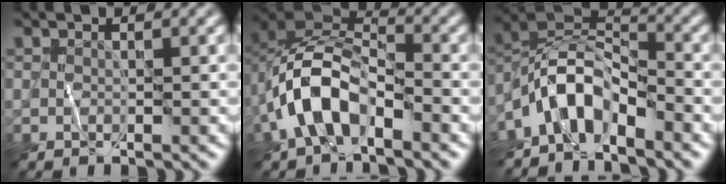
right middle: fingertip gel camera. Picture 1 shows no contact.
{"total": 7.3, "force": [-3.0, 3.9, 5.4], "torque": [-0.105, 0.009, -0.066]}
{"total": 5.8, "force": [-4.0, 2.5, 3.4], "torque": [-0.049, 0.008, -0.084]}